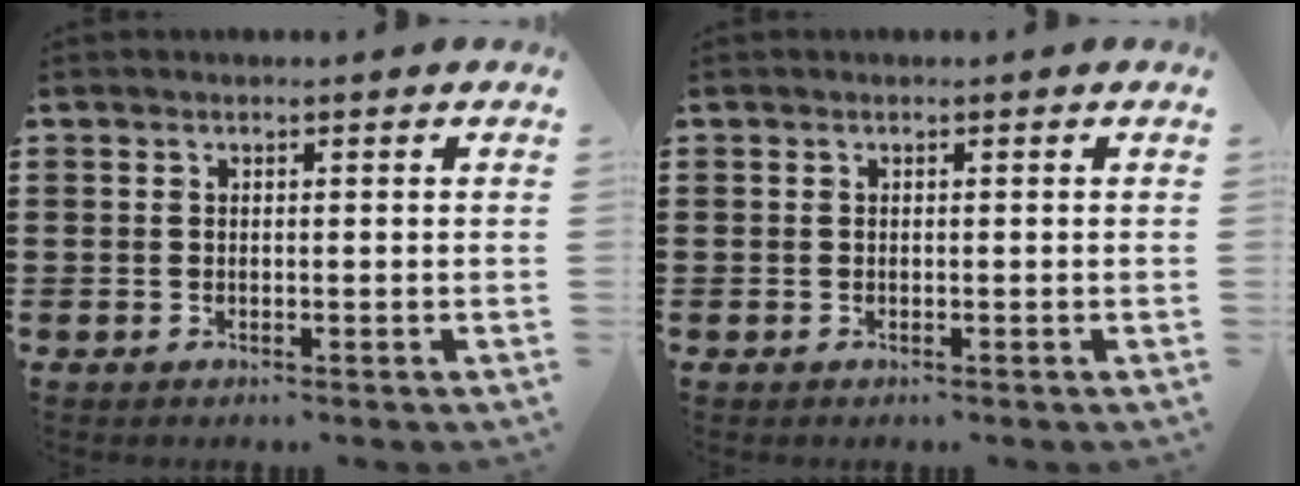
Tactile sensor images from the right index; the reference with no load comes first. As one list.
[{"total": 0.0}]